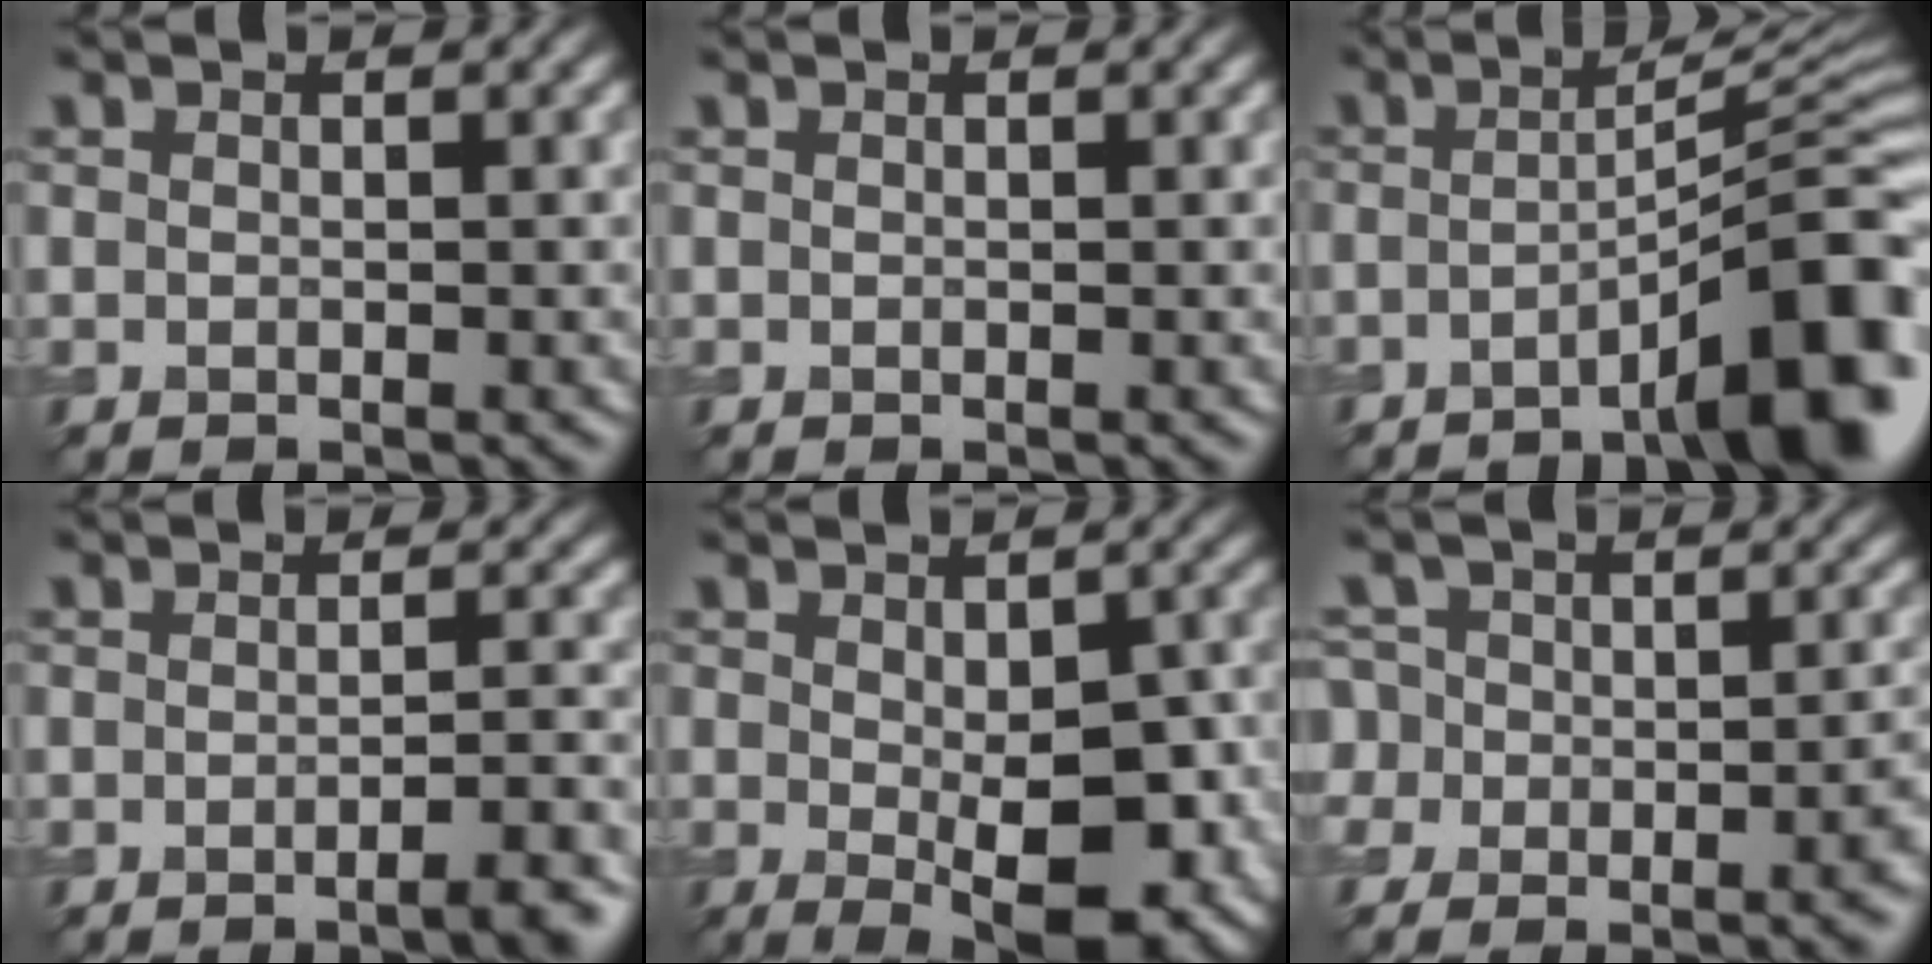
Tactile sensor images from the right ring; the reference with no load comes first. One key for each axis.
{"total": 0.0}
{"total": 10.3, "fx": -4.6, "fy": 1.8, "fz": 9.0, "tx": -0.105, "ty": 0.019, "tz": -0.065}
{"total": 3.6, "fx": -2.1, "fy": 0.6, "fz": 2.9, "tx": -0.029, "ty": 0.009, "tz": -0.028}
{"total": 7.3, "fx": -1.5, "fy": 2.8, "fz": 6.6, "tx": -0.101, "ty": -0.013, "tz": -0.002}
{"total": 5.3, "fx": -3.1, "fy": 3.8, "fz": 1.9, "tx": 0.006, "ty": 0.014, "tz": -0.050}